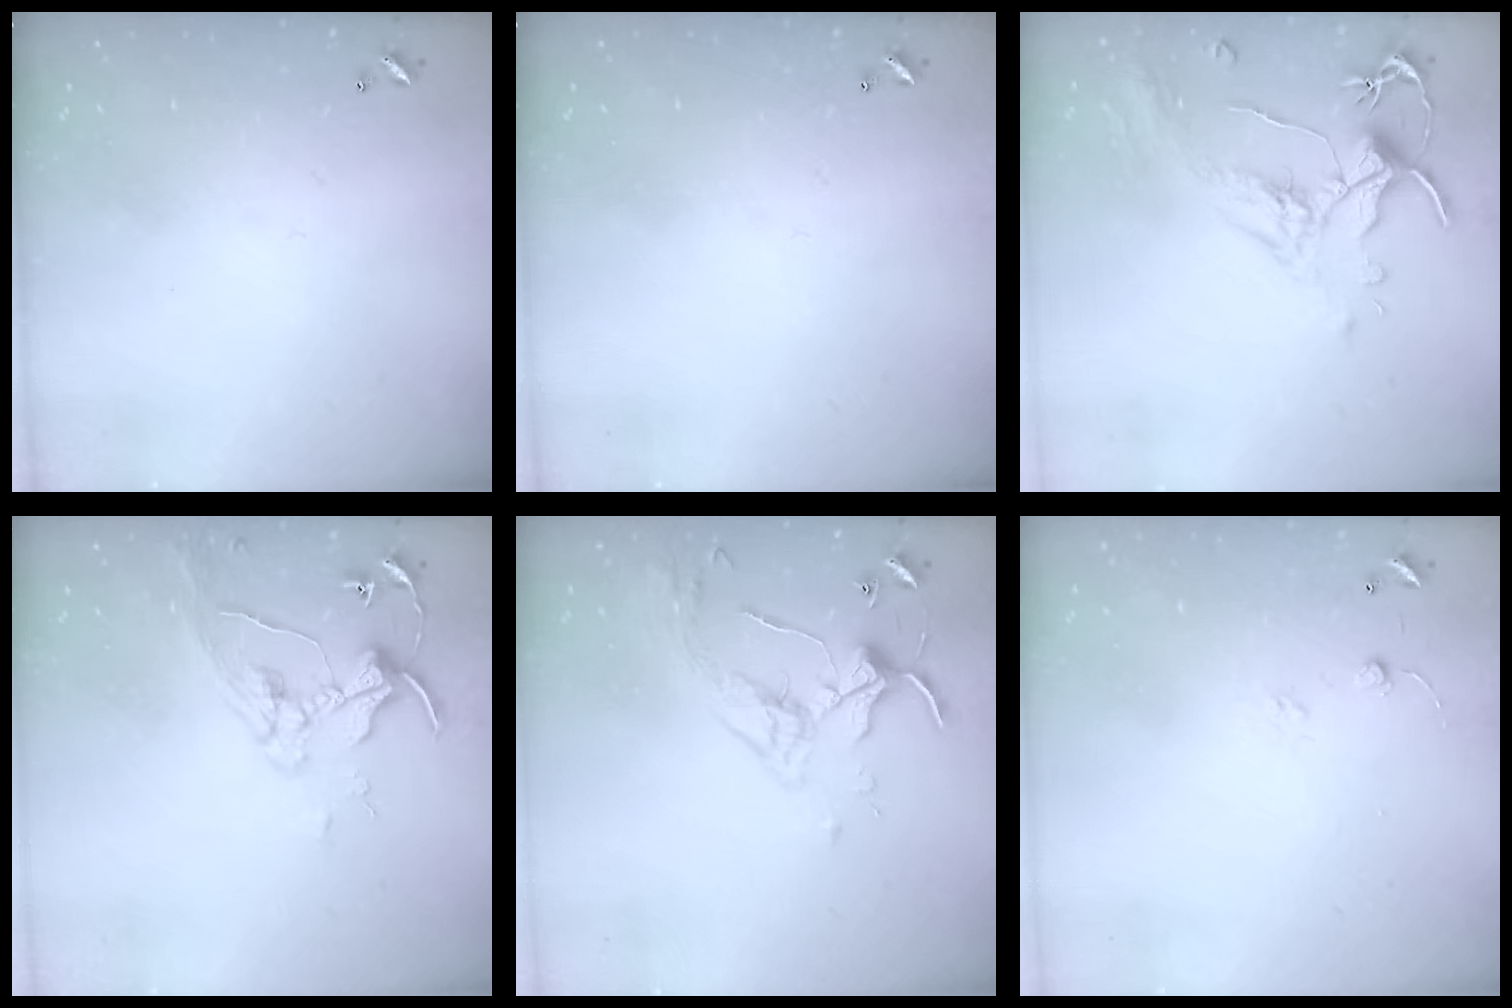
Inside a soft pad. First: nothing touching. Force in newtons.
{"total": 0.0}
{"total": 1.8, "press": 1.2, "slide": 1.3}
{"total": 8.5, "press": 8.4, "slide": 0.9}
{"total": 3.9, "press": 3.9, "slide": 0.4}
{"total": 6.2, "press": 6.2, "slide": 0.6}